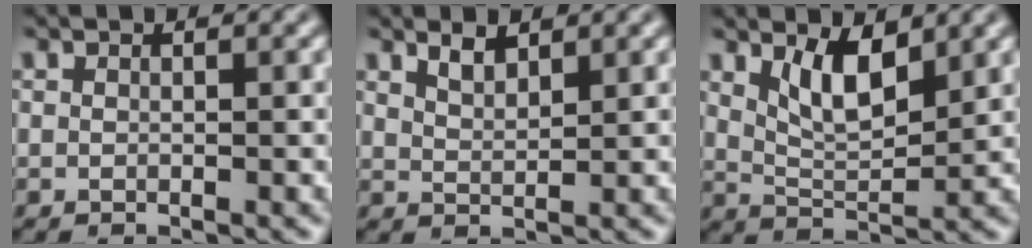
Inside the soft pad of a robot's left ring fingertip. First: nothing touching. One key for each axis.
{"total": 1.9, "fx": 1.5, "fy": 0.5, "fz": 0.9, "tx": -0.019, "ty": -0.002, "tz": 0.030}
{"total": 4.2, "fx": 2.3, "fy": 1.6, "fz": 3.2, "tx": -0.064, "ty": -0.008, "tz": 0.047}